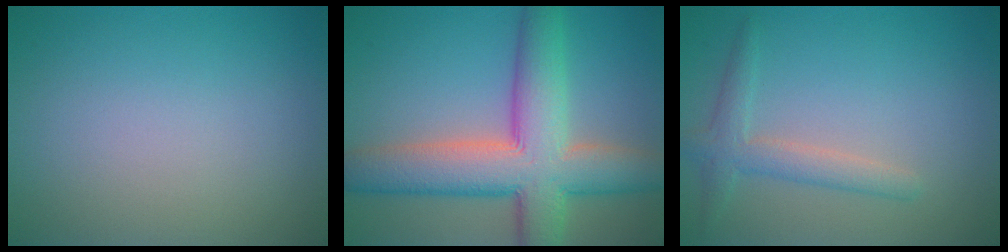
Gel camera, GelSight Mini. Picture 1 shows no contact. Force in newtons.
{"total": 10.0, "press": 10.0, "slide": 0.5}
{"total": 2.6, "press": 2.6, "slide": 0.1}